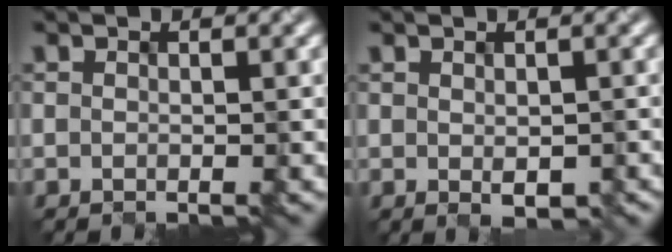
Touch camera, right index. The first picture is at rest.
{"total": 1.3, "force": [-0.3, 0.7, 1.0], "torque": [-0.020, -0.006, 0.007]}